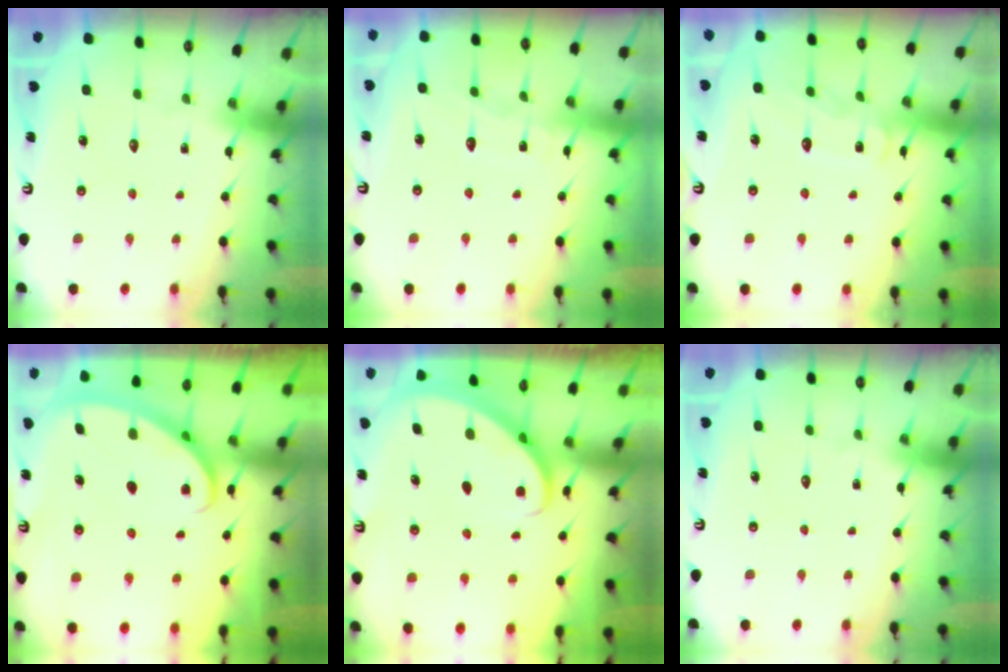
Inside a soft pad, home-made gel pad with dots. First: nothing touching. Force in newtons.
{"total": 5.6, "press": 5.6, "slide": 0.2}
{"total": 9.3, "press": 9.3, "slide": 0.7}
{"total": 2.9, "press": 2.9, "slide": 0.3}
{"total": 2.8, "press": 2.8, "slide": 0.2}
{"total": 0.0}